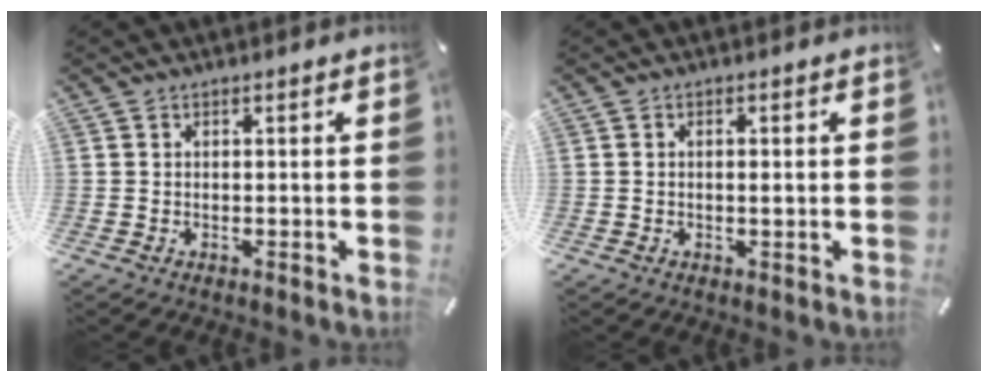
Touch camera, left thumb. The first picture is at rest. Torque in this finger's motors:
{"motor_torque": [-0.03, -0.22, -0.07, 0.05, -0.01]}